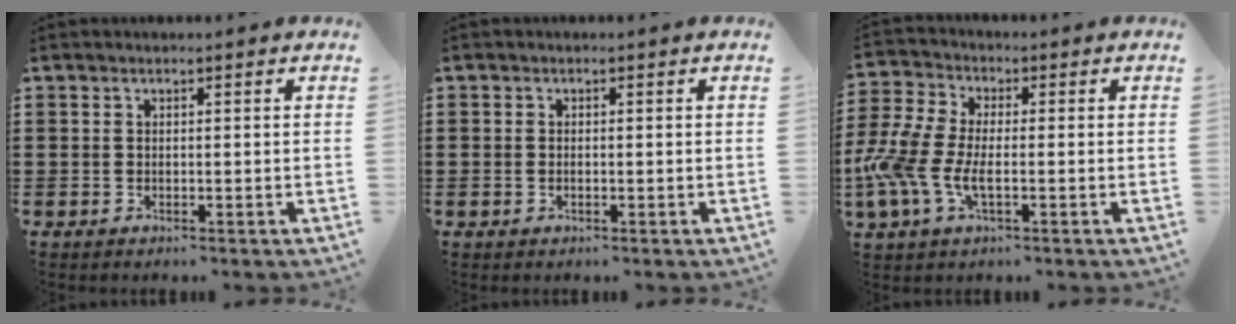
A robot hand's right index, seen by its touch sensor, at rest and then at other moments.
{"total": 0.6, "force": [-0.3, 0.3, 0.4], "torque": [-0.011, -0.004, -0.004]}
{"total": 7.7, "force": [-2.5, 3.6, 6.3], "torque": [-0.179, -0.018, -0.057]}